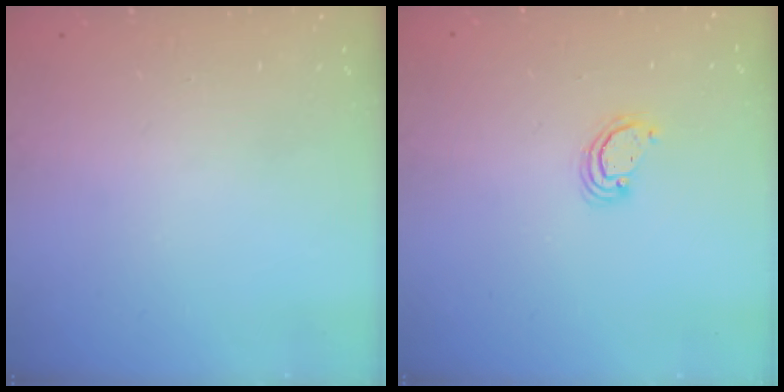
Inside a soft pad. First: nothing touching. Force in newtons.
{"total": 2.3, "press": 2.3, "slide": 0.3}